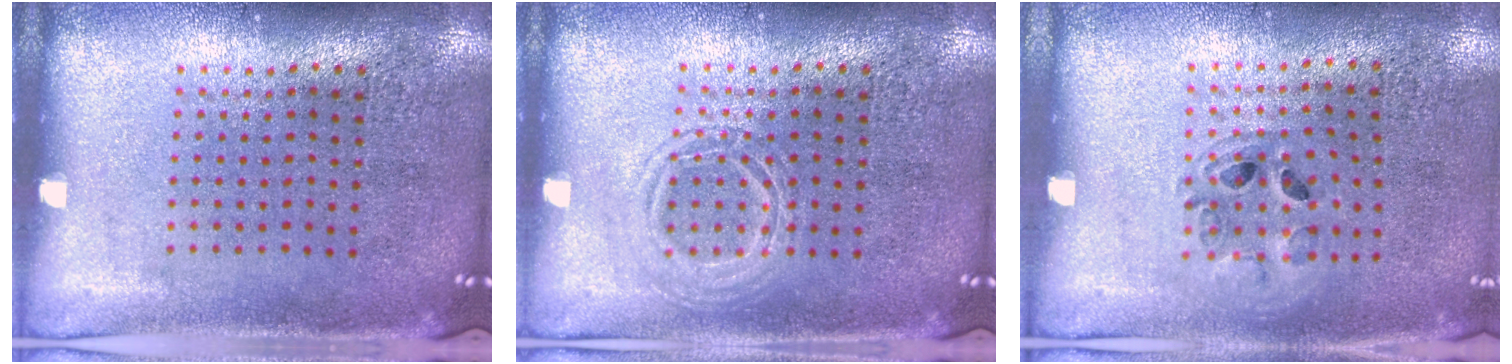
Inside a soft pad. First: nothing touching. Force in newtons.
{"total": 1.6, "press": 1.6, "slide": 0.2}
{"total": 0.9, "press": 0.9, "slide": 0.2}